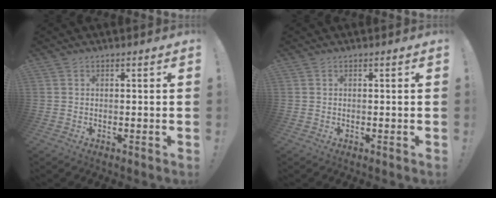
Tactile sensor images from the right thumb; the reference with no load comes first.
{"total": 0.0}